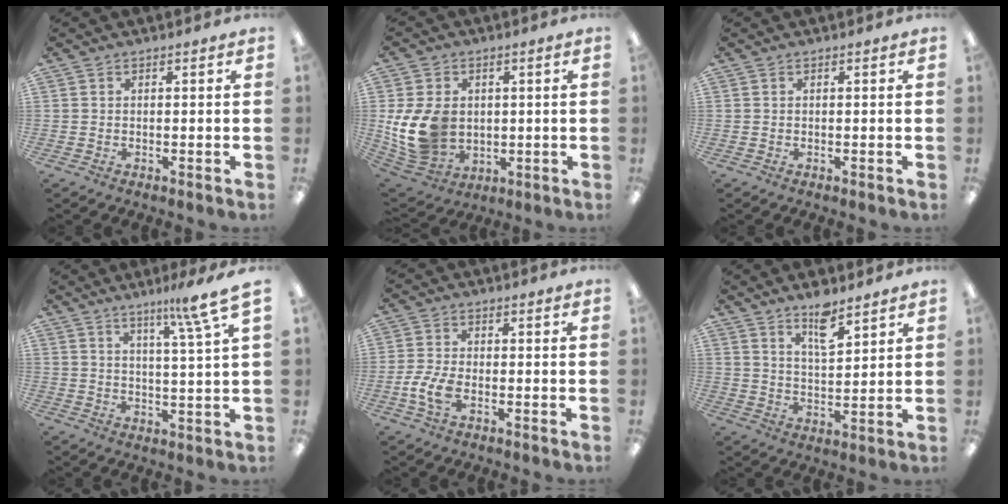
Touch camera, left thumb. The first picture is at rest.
{"total": 13.9, "force": [0.0, 11.1, 8.3], "torque": [-0.196, 0.000, 0.006]}
{"total": 0.0}
{"total": 9.0, "force": [6.3, -0.2, 6.5], "torque": [-0.102, -0.037, 0.097]}
{"total": 5.8, "force": [-2.0, 3.3, 4.2], "torque": [-0.094, 0.004, -0.038]}
{"total": 7.9, "force": [5.9, 2.8, 4.4], "torque": [-0.064, -0.036, 0.100]}